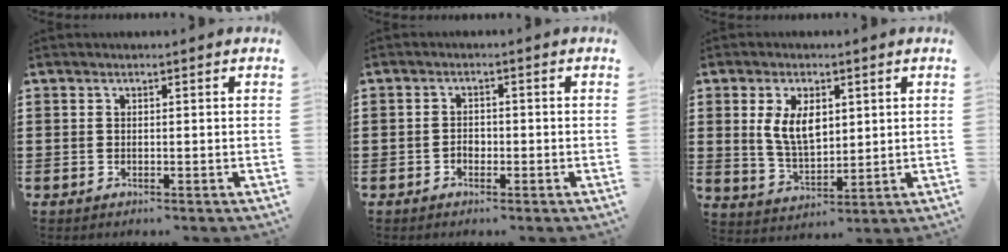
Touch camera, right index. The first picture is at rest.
{"total": 1.6, "force": [-0.7, 1.1, 0.9], "torque": [-0.019, 0.001, -0.015]}
{"total": 7.0, "force": [1.9, 3.8, 5.5], "torque": [-0.118, 0.004, 0.030]}